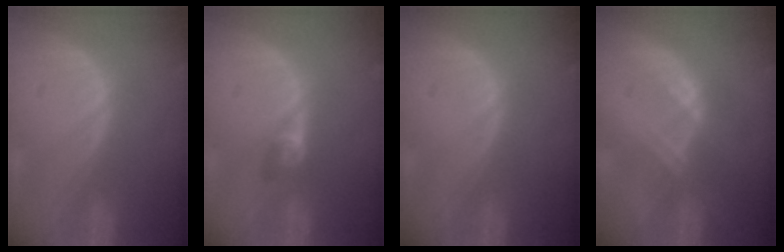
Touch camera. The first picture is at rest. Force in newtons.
{"total": 2.9, "press": 2.4, "slide": 1.5}
{"total": 0.0}
{"total": 2.3, "press": 2.3, "slide": 0.2}